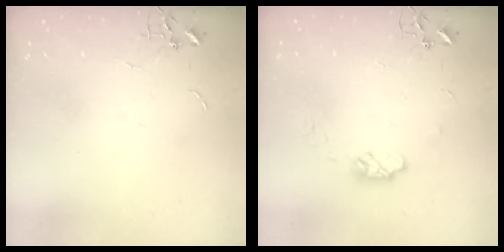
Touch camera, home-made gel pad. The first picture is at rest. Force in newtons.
{"total": 6.1, "press": 6.1, "slide": 0.3}